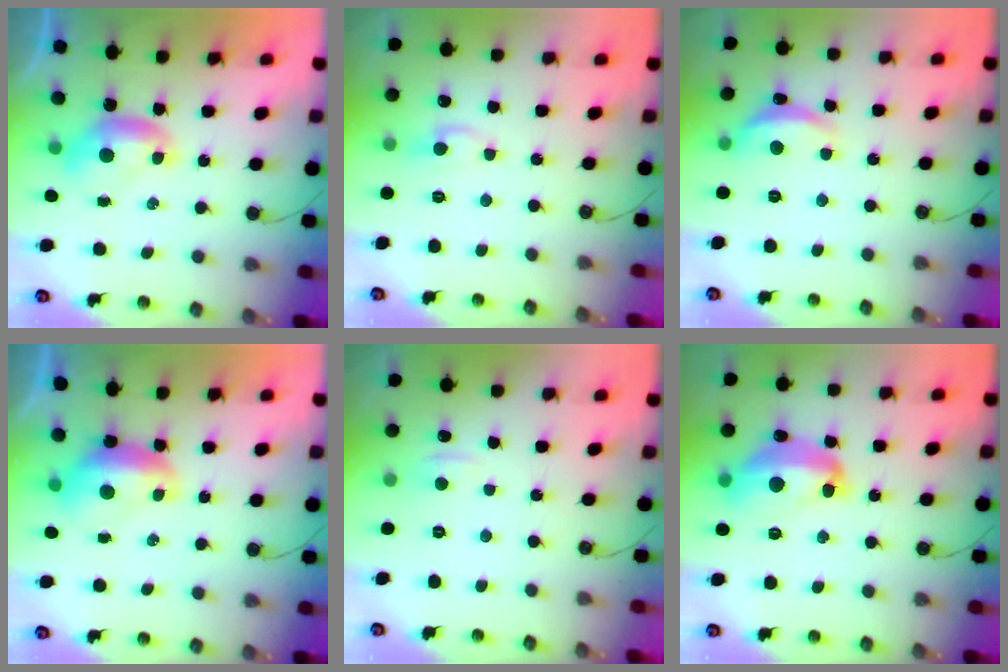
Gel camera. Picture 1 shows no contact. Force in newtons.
{"total": 2.7, "press": 2.7, "slide": 0.6}
{"total": 7.3, "press": 7.3, "slide": 0.5}
{"total": 1.6, "press": 1.6, "slide": 0.4}
{"total": 1.1, "press": 0.5, "slide": 0.9}
{"total": 10.2, "press": 10.2, "slide": 1.0}